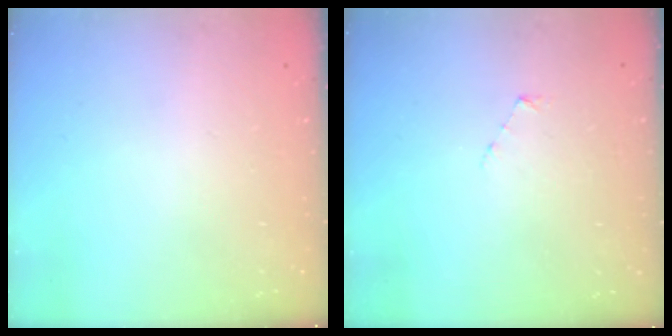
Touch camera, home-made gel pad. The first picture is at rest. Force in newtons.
{"total": 2.5, "press": 2.5, "slide": 0.2}